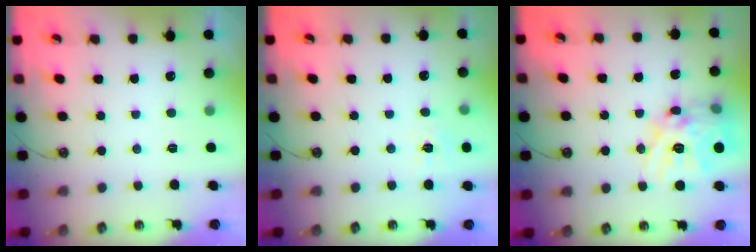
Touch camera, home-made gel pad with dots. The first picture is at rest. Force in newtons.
{"total": 5.6, "press": 5.6, "slide": 0.7}
{"total": 19.4, "press": 19.3, "slide": 1.9}